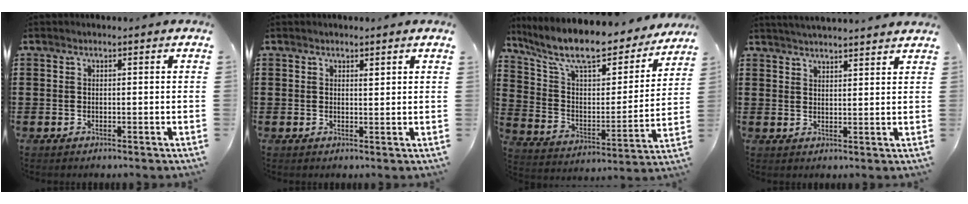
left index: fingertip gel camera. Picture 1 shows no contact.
{"total": 1.2, "force": [1.0, 0.2, 0.6], "torque": [-0.005, -0.003, 0.017]}
{"total": 11.4, "force": [9.5, 2.4, 5.8], "torque": [-0.144, -0.062, 0.162]}
{"total": 3.0, "force": [2.9, -0.4, 0.3], "torque": [-0.013, -0.011, 0.054]}